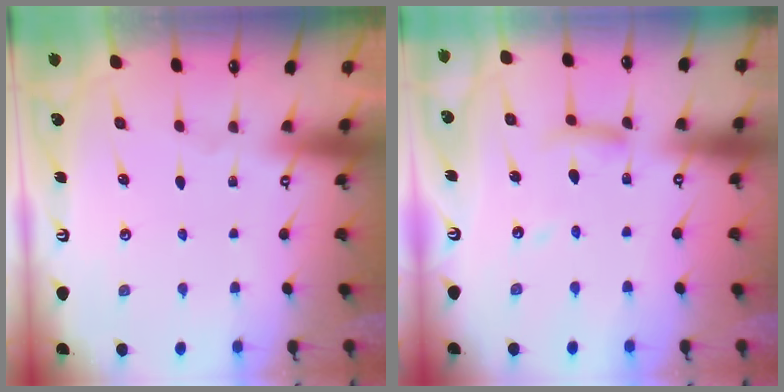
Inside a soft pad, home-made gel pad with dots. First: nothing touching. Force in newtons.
{"total": 8.7, "press": 8.7, "slide": 0.8}